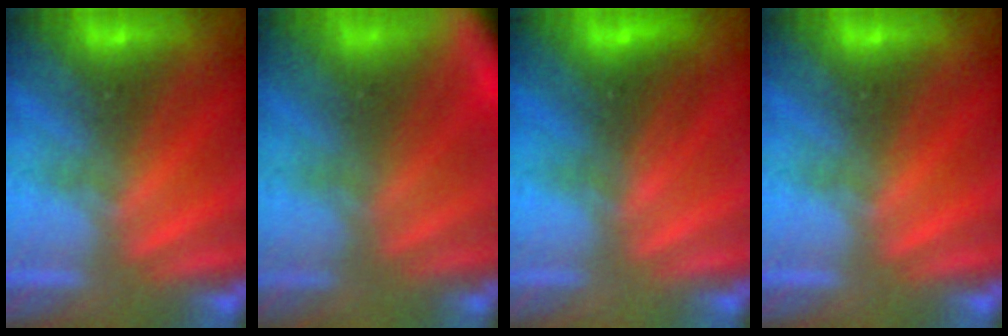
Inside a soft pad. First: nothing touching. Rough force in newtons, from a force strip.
{"total": 5.6}
{"total": 2.8}
{"total": 0.0}